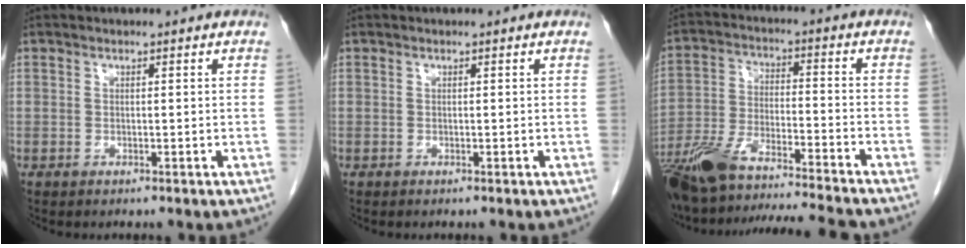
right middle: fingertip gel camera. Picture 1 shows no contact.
{"total": 0.0}
{"total": 18.2, "force": [-16.0, 0.6, 8.8], "torque": [-0.189, -0.013, -0.275]}